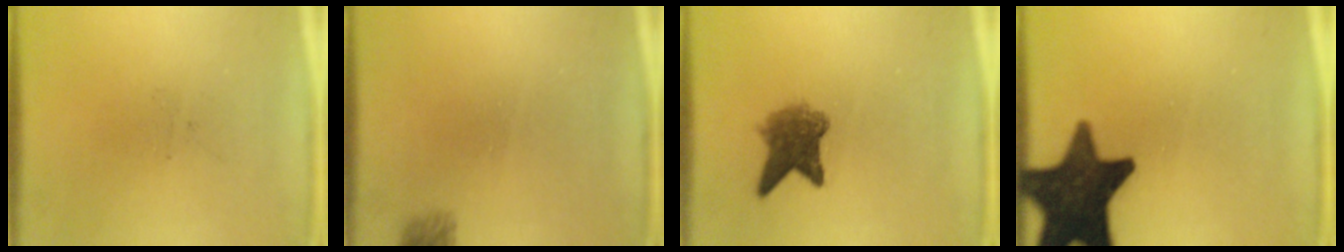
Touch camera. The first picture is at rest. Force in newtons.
{"total": 1.6}
{"total": 5.2}
{"total": 15.7}